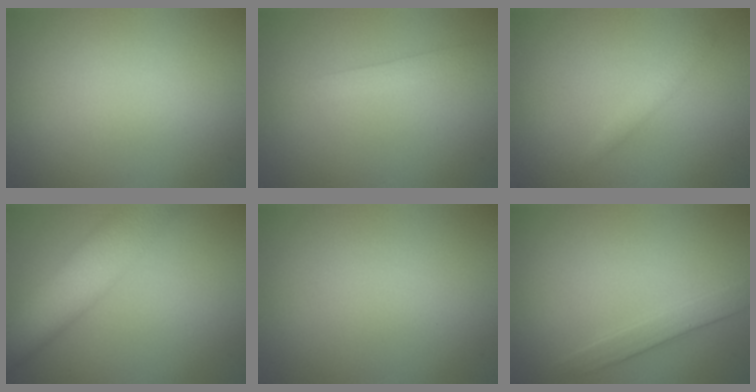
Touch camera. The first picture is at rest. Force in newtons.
{"total": 1.5, "press": 1.5, "slide": 0.0}
{"total": 1.1, "press": 1.1, "slide": 0.1}
{"total": 7.6, "press": 7.5, "slide": 0.7}
{"total": 0.0}
{"total": 2.1, "press": 2.1, "slide": 0.1}